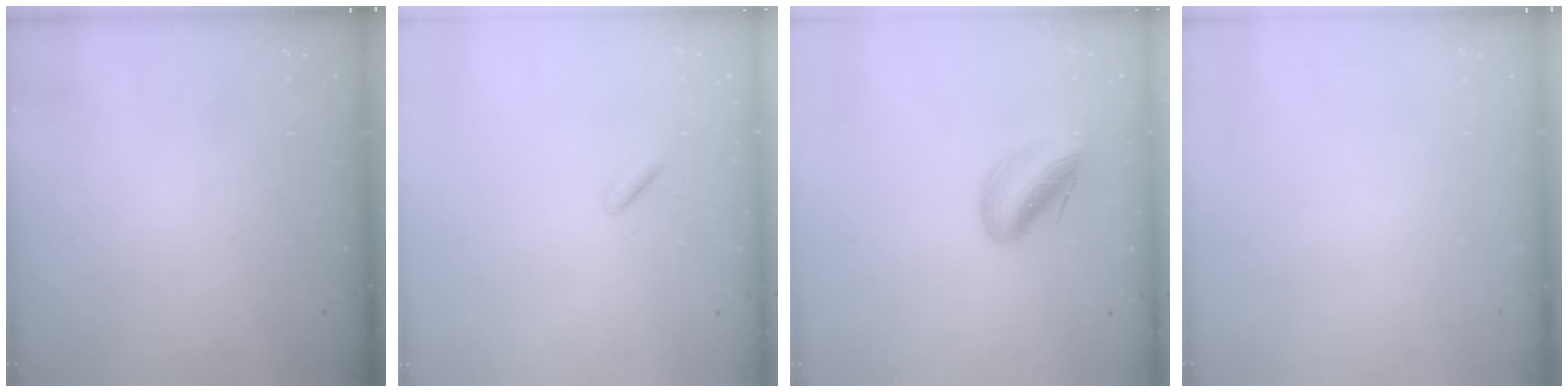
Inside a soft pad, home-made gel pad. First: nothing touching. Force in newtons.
{"total": 0.7, "press": 0.3, "slide": 0.6}
{"total": 9.9, "press": 9.5, "slide": 2.6}
{"total": 0.0}